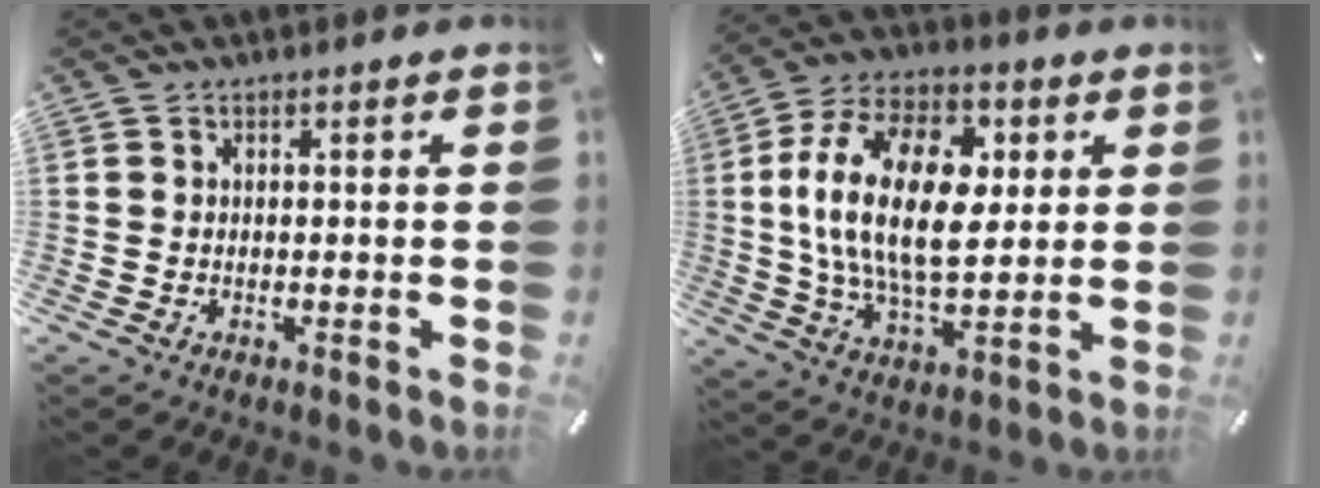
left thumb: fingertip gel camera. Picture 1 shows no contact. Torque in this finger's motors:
{"motor_torque": [0.91, 1.05, 2.64, -0.13, 0.39]}